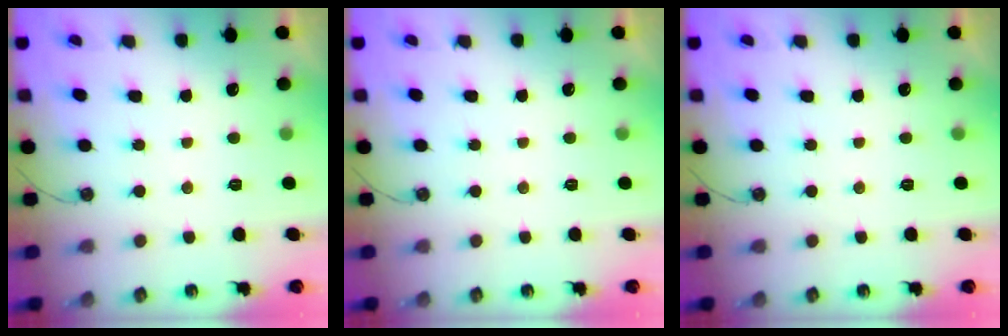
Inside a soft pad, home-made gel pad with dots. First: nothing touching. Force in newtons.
{"total": 0.0}
{"total": 0.0}